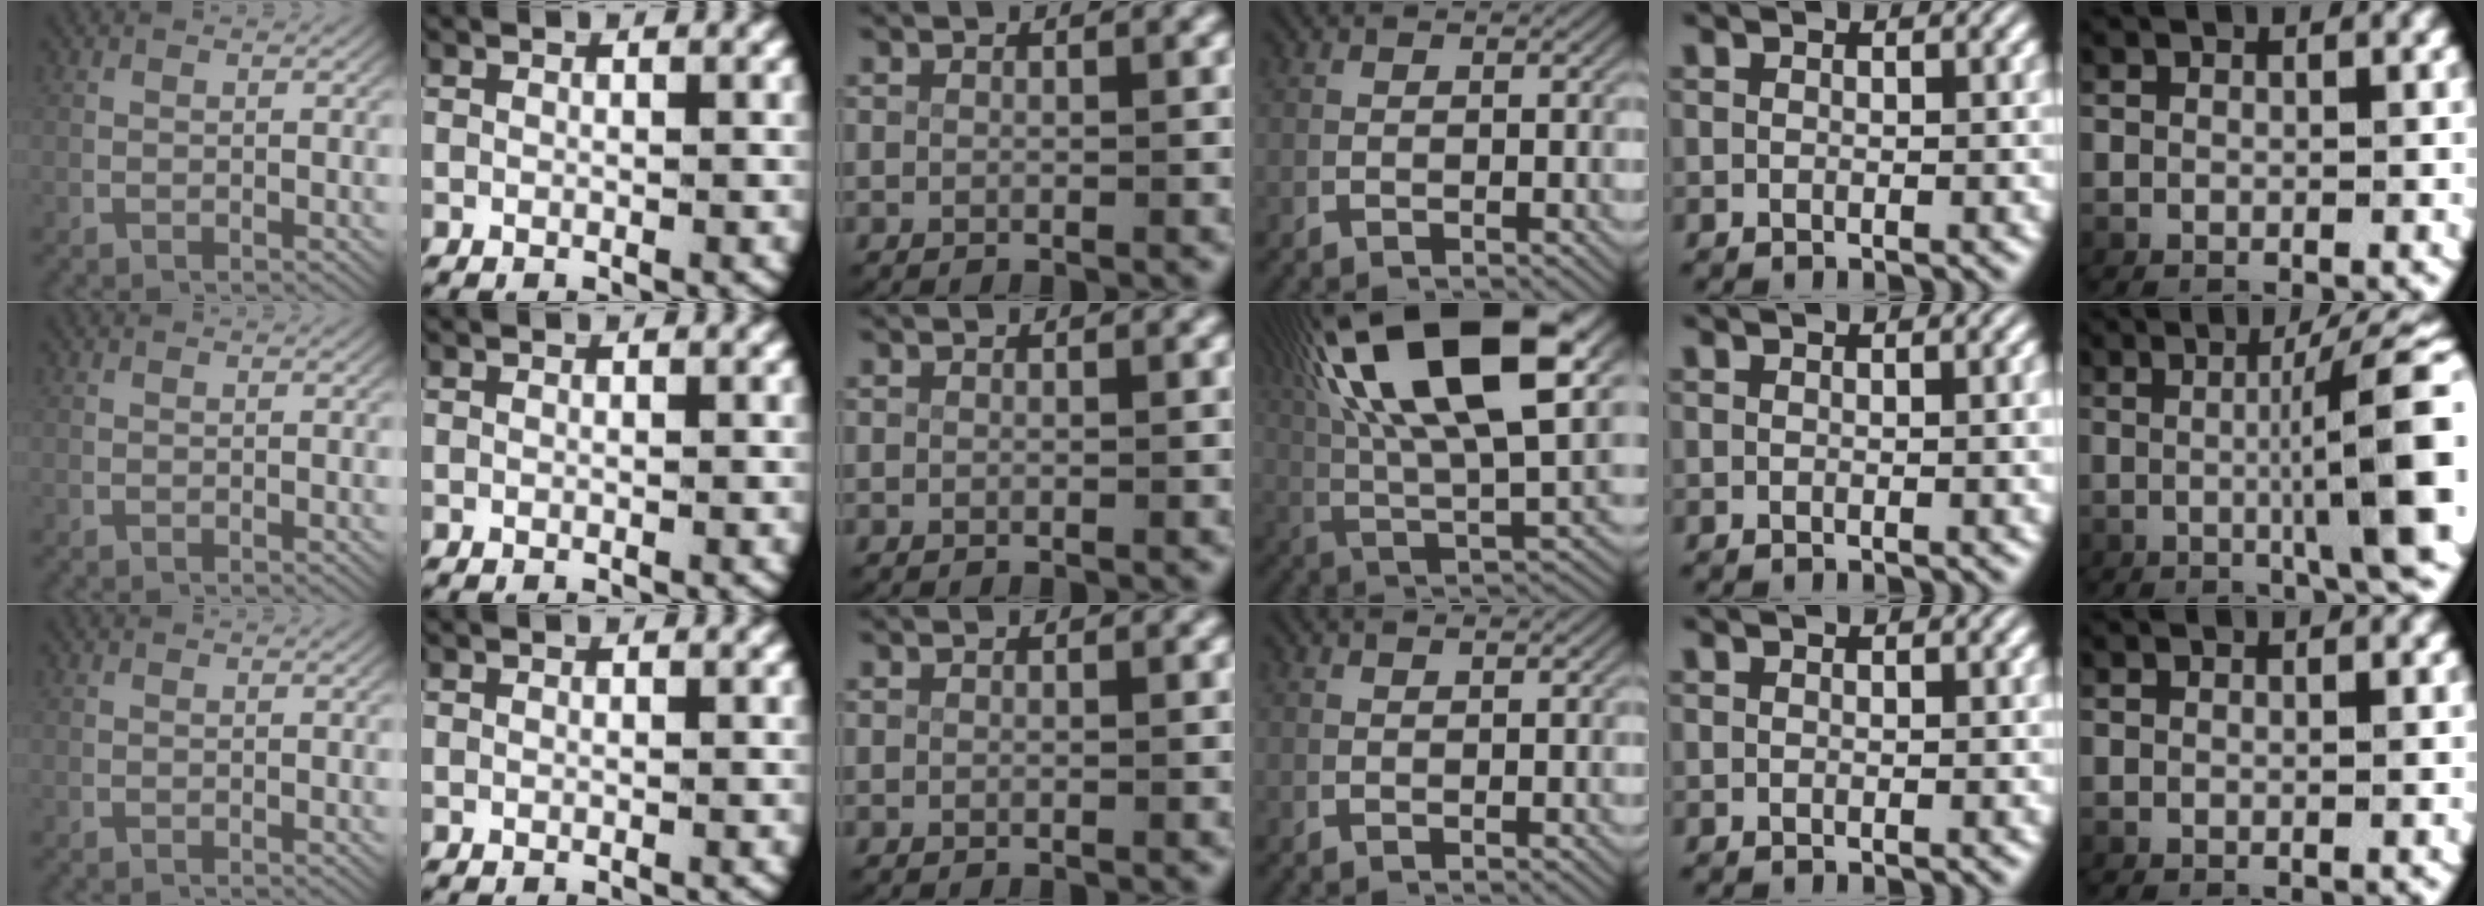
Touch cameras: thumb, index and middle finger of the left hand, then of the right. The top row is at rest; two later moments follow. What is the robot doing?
{"motion": "lift_and_place", "object": "plastic wrap"}